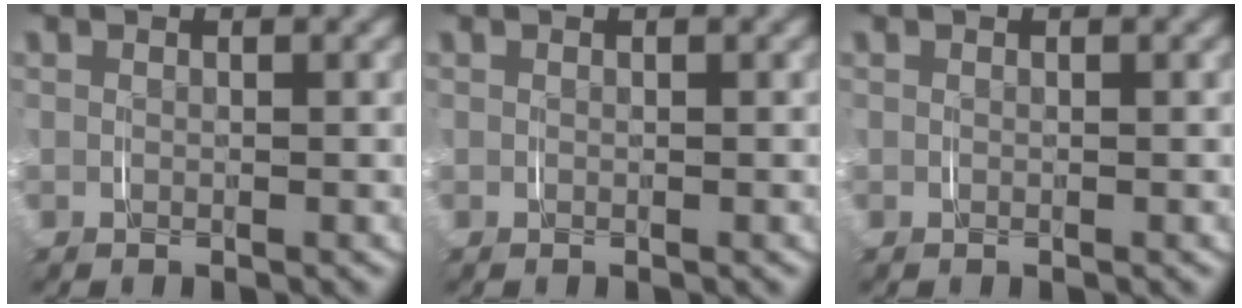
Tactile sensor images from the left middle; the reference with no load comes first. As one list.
[{"total": 0.0}, {"total": 0.0}]